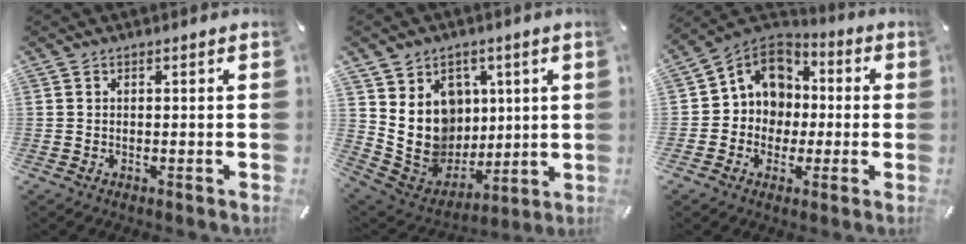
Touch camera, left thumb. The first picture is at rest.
{"total": 15.3, "force": [2.6, 13.9, 5.9], "torque": [-0.106, -0.028, 0.067]}
{"total": 9.9, "force": [0.1, 9.7, 2.0], "torque": [-0.051, 0.001, 0.006]}